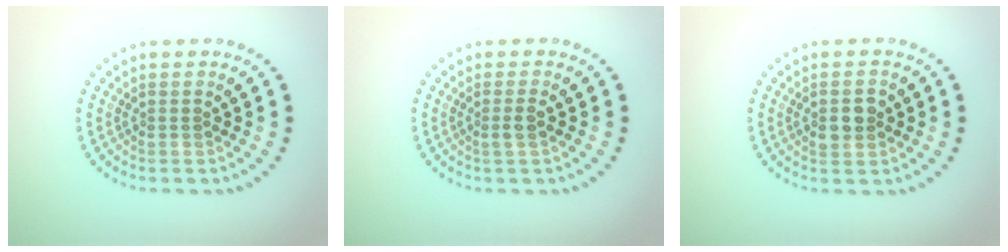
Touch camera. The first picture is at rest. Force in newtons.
{"total": 1.2, "press": 1.0, "slide": 0.8}
{"total": 2.5, "press": 2.5, "slide": 0.1}